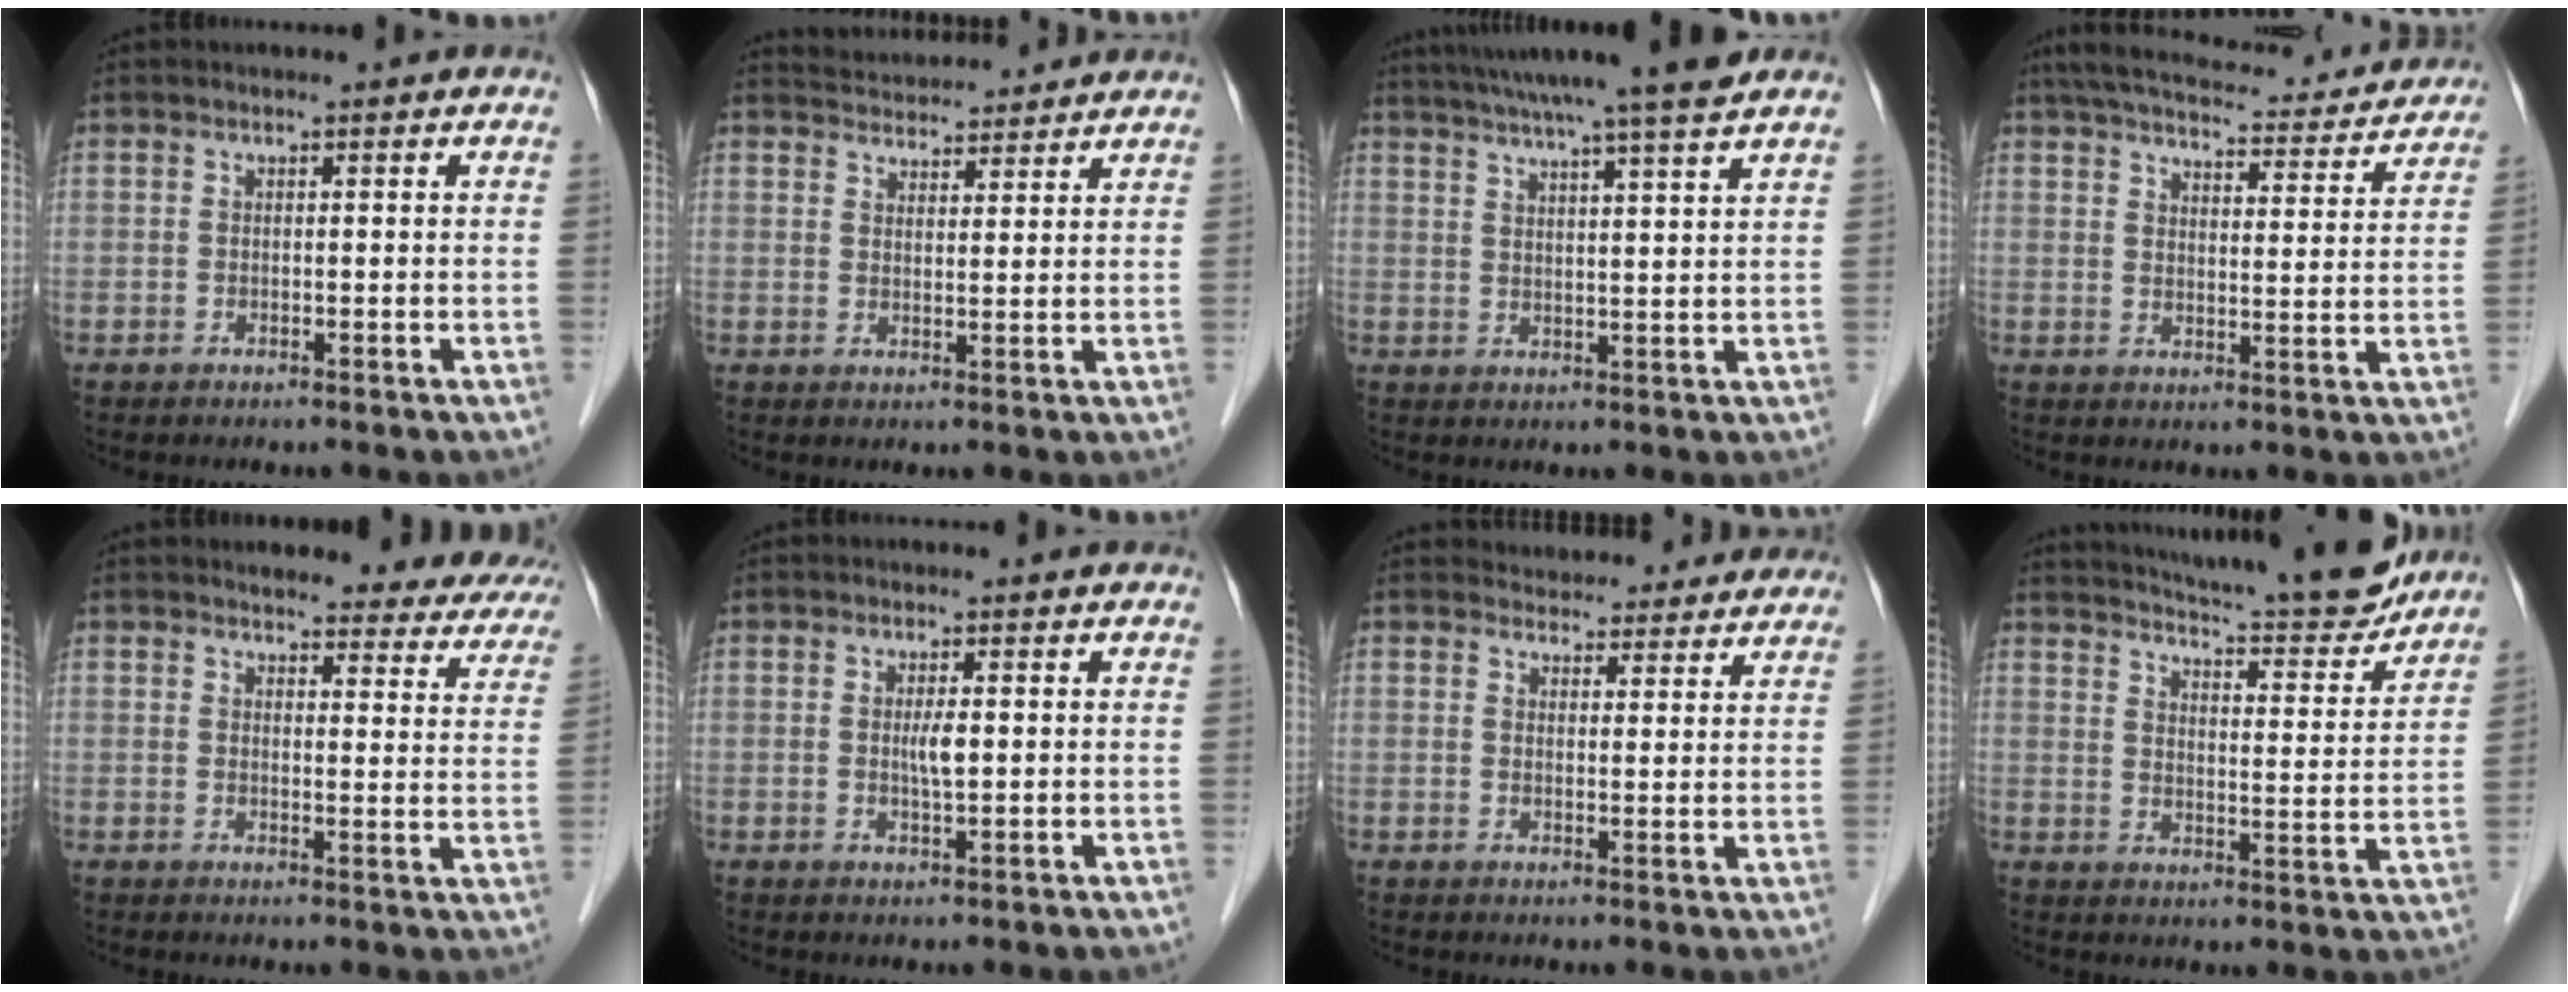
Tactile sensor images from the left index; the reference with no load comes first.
{"total": 8.9, "force": [8.7, 1.6, 1.5], "torque": [-0.024, 0.024, 0.119]}
{"total": 14.3, "force": [12.2, -1.0, 7.3], "torque": [-0.127, 0.011, 0.167]}
{"total": 22.8, "force": [20.5, 4.8, 8.8], "torque": [-0.140, 0.013, 0.261]}
{"total": 18.9, "force": [17.5, 4.7, 5.3], "torque": [-0.034, -0.044, 0.178]}
{"total": 2.1, "force": [0.2, 0.3, 2.1], "torque": [-0.040, -0.002, 0.004]}
{"total": 11.9, "force": [11.2, 3.6, 1.8], "torque": [0.003, 0.011, 0.124]}
{"total": 18.8, "force": [17.2, 2.3, 7.0], "torque": [-0.107, -0.026, 0.226]}